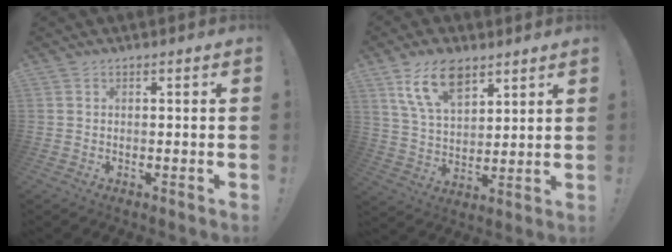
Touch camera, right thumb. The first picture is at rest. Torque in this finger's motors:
{"motor_torque": [1.47, 1.44, 0.79, 0.09, 0.05]}